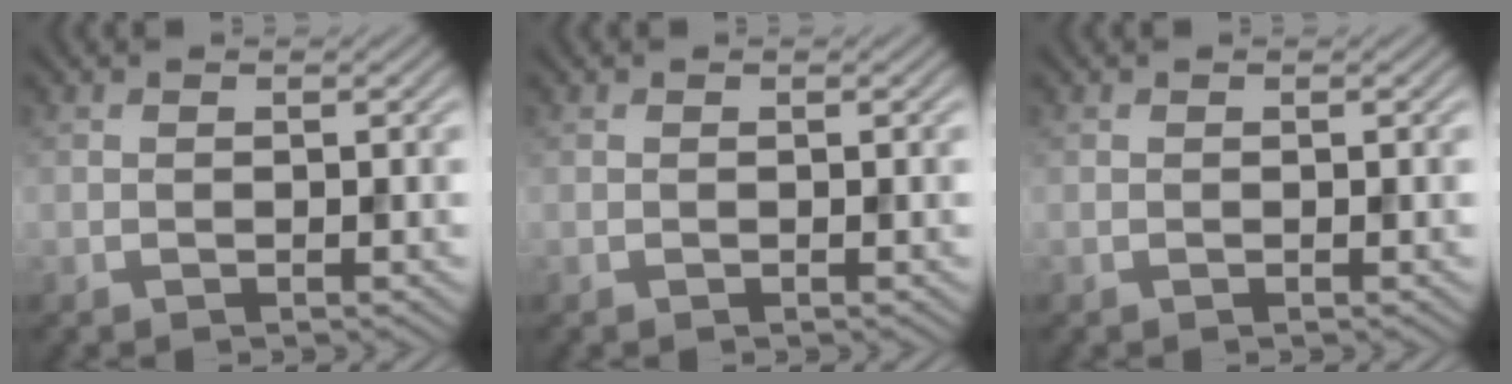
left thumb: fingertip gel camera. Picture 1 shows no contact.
{"total": 0.0}
{"total": 0.0}